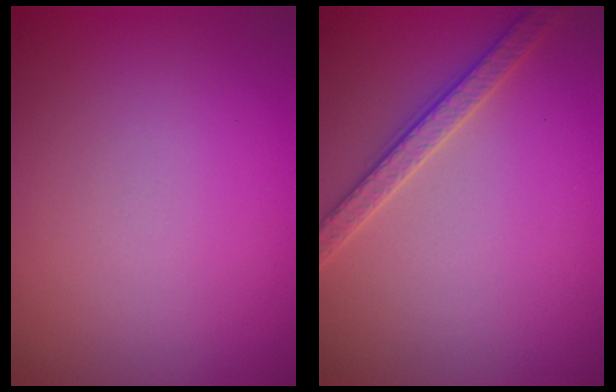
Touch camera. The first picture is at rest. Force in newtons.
{"total": 2.7, "press": 2.7, "slide": 0.1}